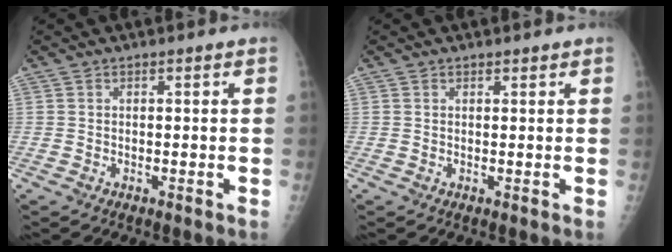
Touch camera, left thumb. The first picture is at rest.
{"total": 0.6, "force": [0.5, 0.2, 0.1], "torque": [0.001, -0.004, 0.007]}